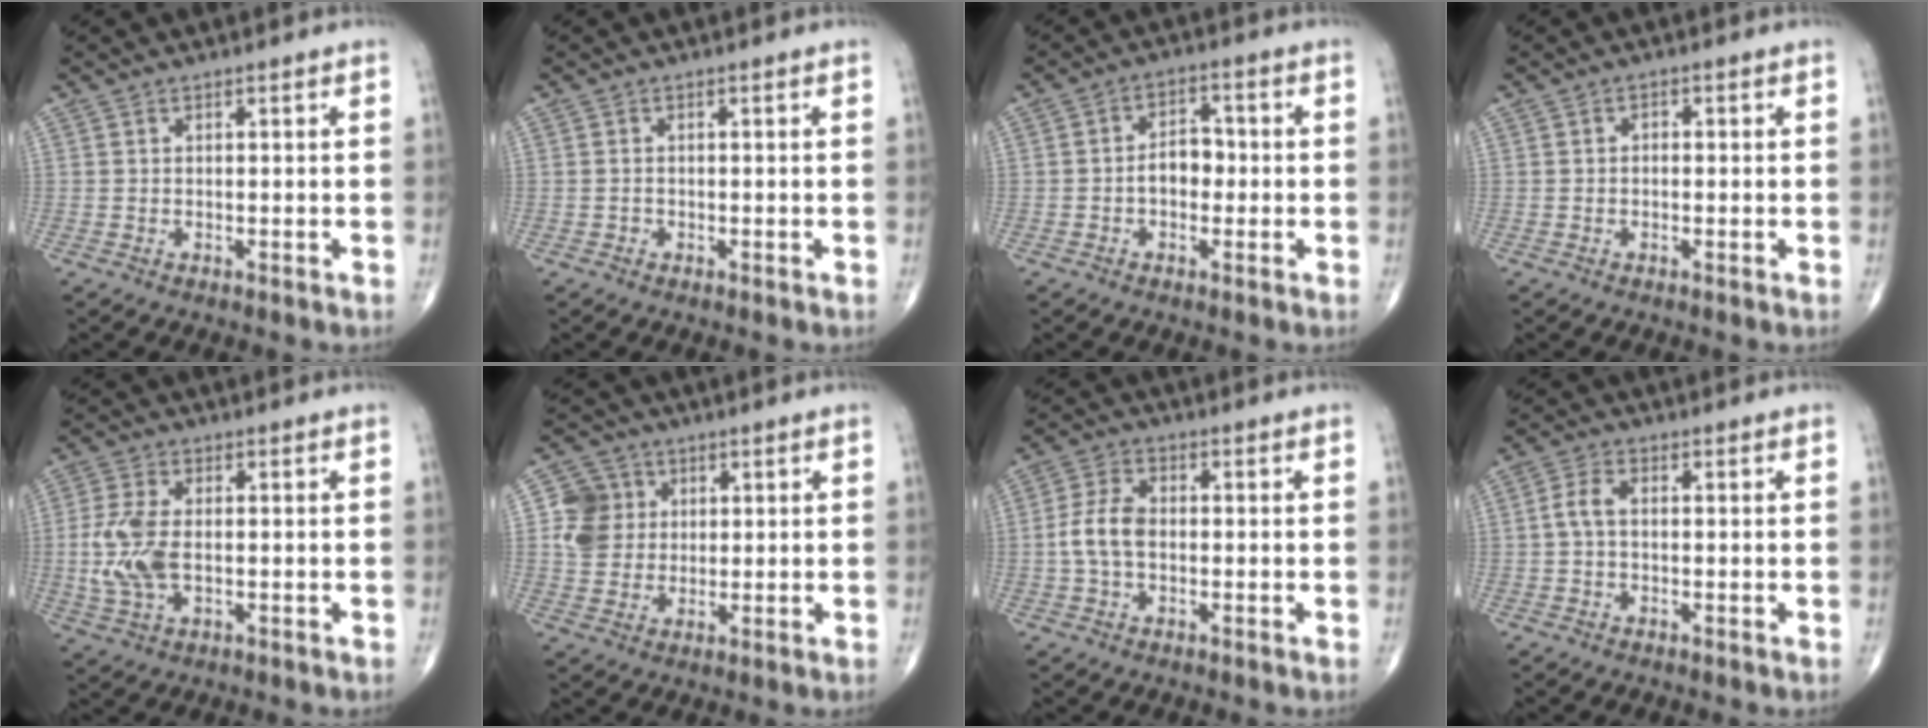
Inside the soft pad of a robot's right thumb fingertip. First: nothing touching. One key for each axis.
{"total": 0.5, "fx": -0.3, "fy": 0.5, "fz": 0.1, "tx": 0.002, "ty": 0.003, "tz": -0.007}
{"total": 5.2, "fx": -0.9, "fy": 3.5, "fz": 3.7, "tx": -0.044, "ty": 0.021, "tz": -0.022}
{"total": 1.0, "fx": -0.1, "fy": 0.7, "fz": 0.6, "tx": -0.002, "ty": 0.005, "tz": -0.007}
{"total": 8.9, "fx": -0.7, "fy": 4.8, "fz": 7.4, "tx": -0.172, "ty": 0.001, "tz": -0.014}
{"total": 7.2, "fx": 1.4, "fy": 6.6, "fz": 2.5, "tx": -0.019, "ty": 0.002, "tz": 0.023}
{"total": 6.2, "fx": -0.7, "fy": 3.8, "fz": 4.8, "tx": -0.105, "ty": 0.018, "tz": -0.020}
{"total": 3.4, "fx": -0.2, "fy": 2.0, "fz": 2.7, "tx": -0.058, "ty": 0.011, "tz": -0.008}